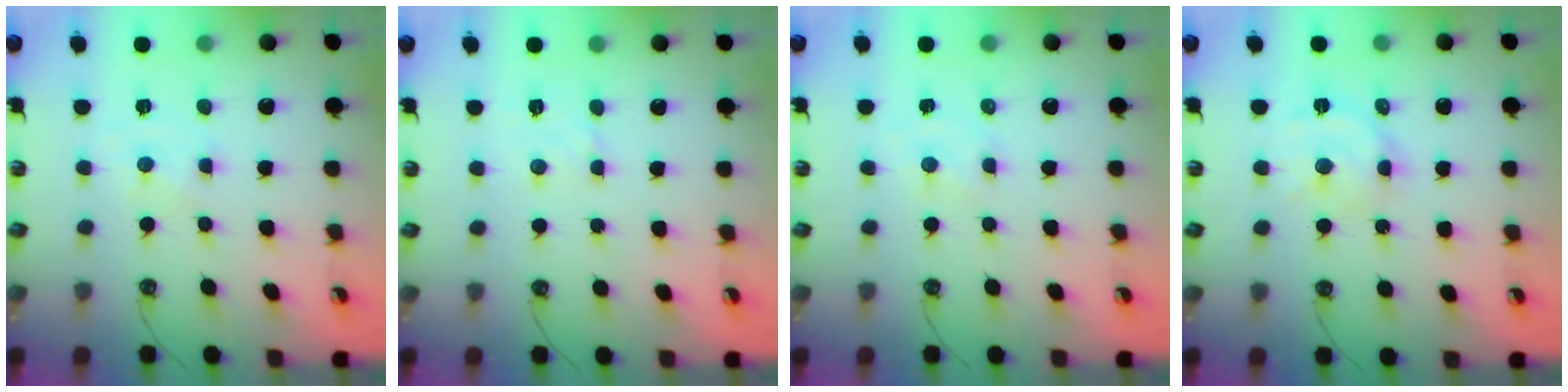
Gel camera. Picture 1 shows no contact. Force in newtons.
{"total": 2.4, "press": 2.4, "slide": 0.2}
{"total": 2.3, "press": 2.3, "slide": 0.4}
{"total": 10.8, "press": 10.8, "slide": 0.8}